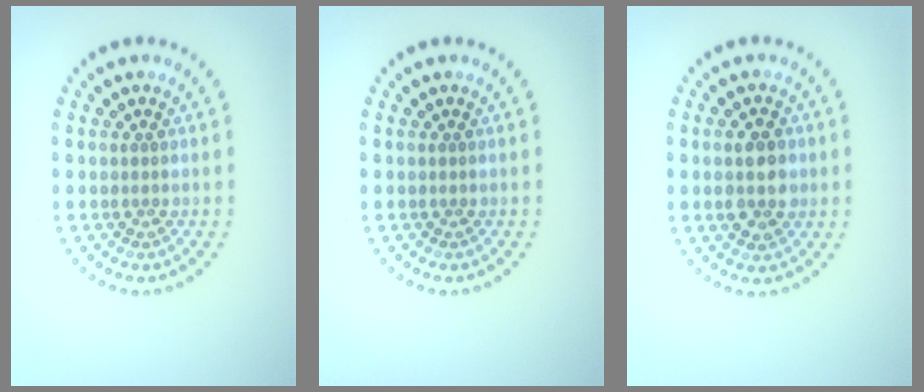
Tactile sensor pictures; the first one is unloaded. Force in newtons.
{"total": 0.0}
{"total": 3.8, "press": 3.8, "slide": 0.2}